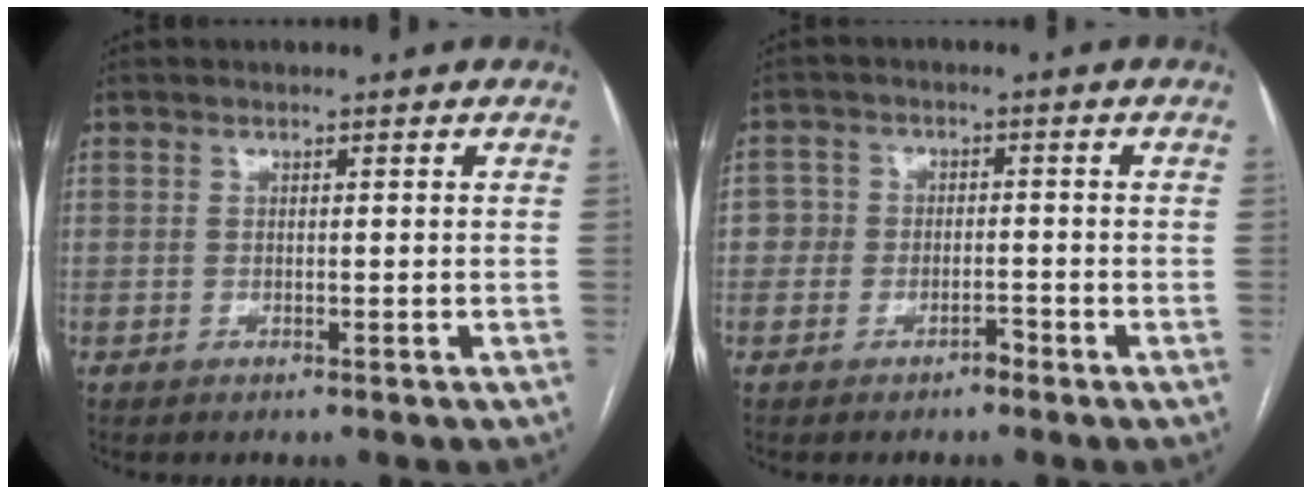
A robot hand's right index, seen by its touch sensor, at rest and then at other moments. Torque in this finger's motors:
{"motor_torque": [0.09, 0.05, 0.04, 0.02]}